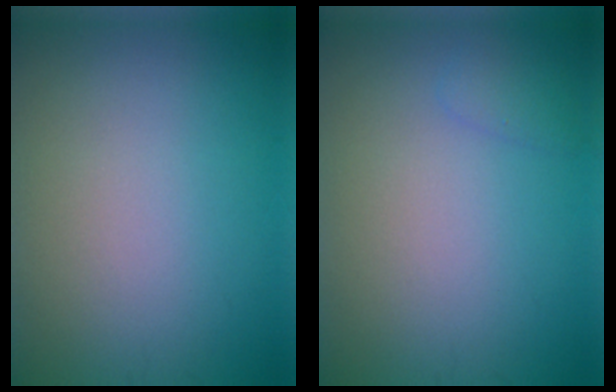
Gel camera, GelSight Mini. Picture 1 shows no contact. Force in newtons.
{"total": 1.0, "press": 1.0, "slide": 0.1}